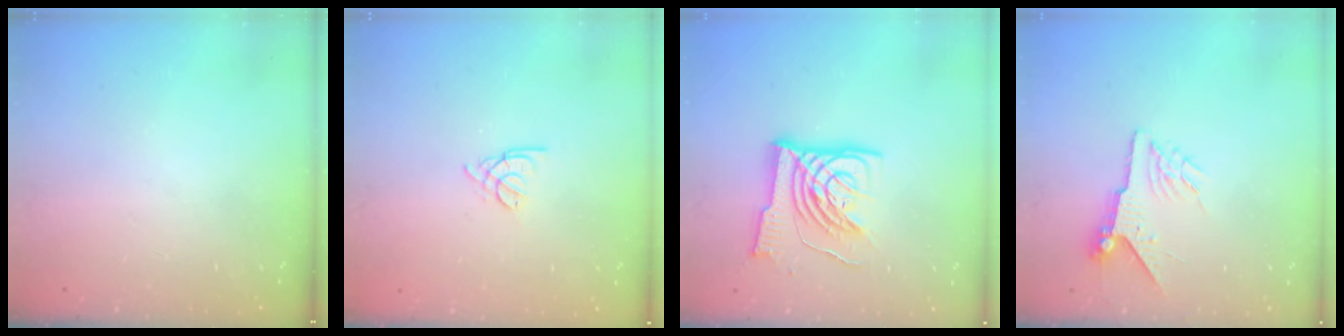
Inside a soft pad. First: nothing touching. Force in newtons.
{"total": 1.8, "press": 1.7, "slide": 0.5}
{"total": 12.4, "press": 12.2, "slide": 2.0}
{"total": 6.8, "press": 6.7, "slide": 1.1}